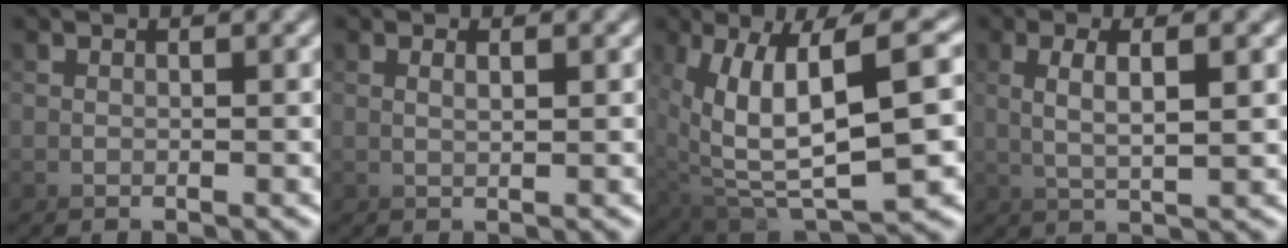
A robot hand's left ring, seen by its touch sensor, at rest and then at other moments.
{"total": 1.7, "force": [0.1, -1.6, 0.5], "torque": [0.002, 0.012, -0.003]}
{"total": 7.2, "force": [-0.6, 2.5, 6.7], "torque": [-0.149, -0.004, -0.001]}
{"total": 4.6, "force": [1.0, -4.4, -0.8], "torque": [-0.012, 0.022, 0.006]}